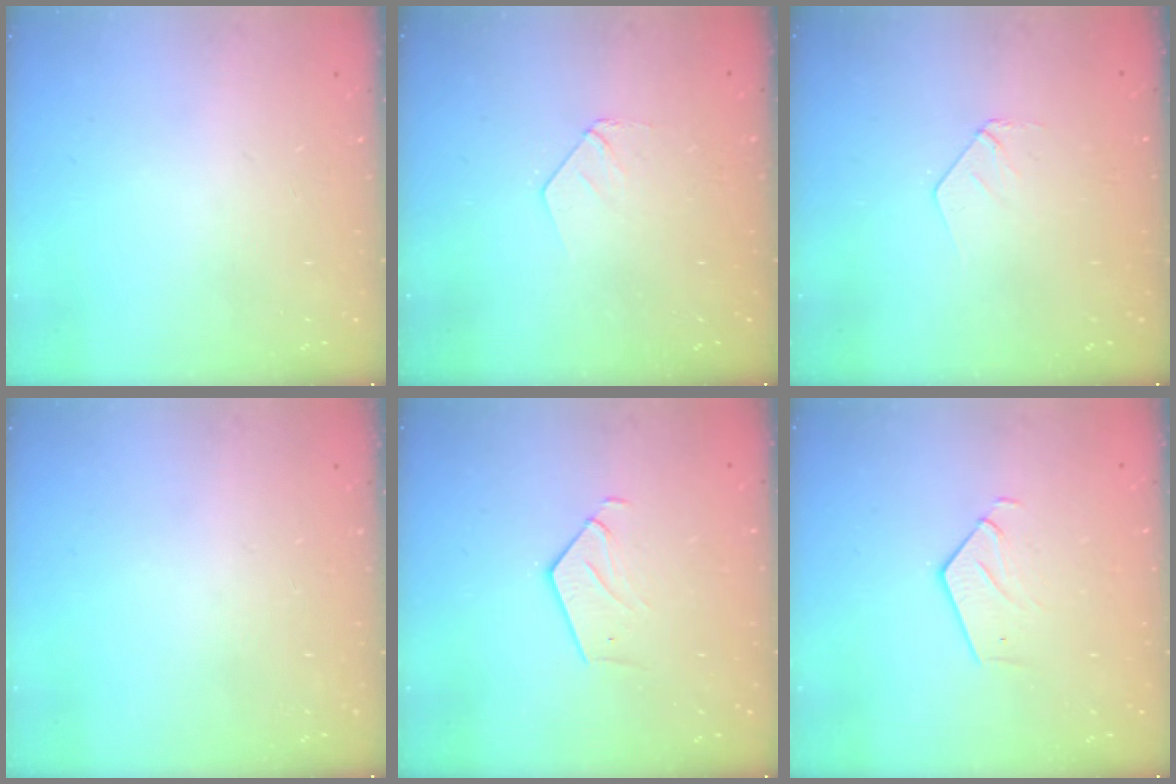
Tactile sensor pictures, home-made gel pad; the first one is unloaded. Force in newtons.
{"total": 3.4, "press": 3.4, "slide": 0.2}
{"total": 3.8, "press": 3.8, "slide": 0.3}
{"total": 0.0}
{"total": 2.8, "press": 2.8, "slide": 0.2}
{"total": 2.9, "press": 2.9, "slide": 0.2}